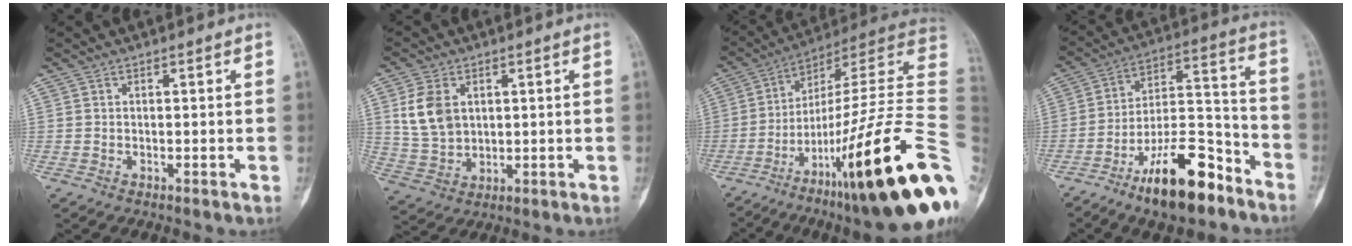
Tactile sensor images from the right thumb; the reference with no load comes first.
{"total": 8.6, "force": [2.4, 6.1, 5.6], "torque": [-0.095, -0.005, 0.058]}
{"total": 31.1, "force": [-8.3, 4.5, 29.6], "torque": [-0.381, 0.057, -0.135]}
{"total": 17.6, "force": [-11.3, 6.5, 11.8], "torque": [-0.180, 0.090, -0.191]}